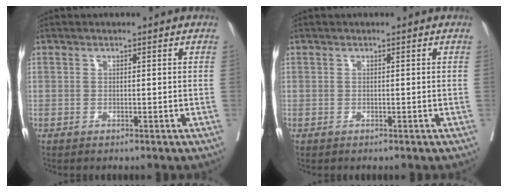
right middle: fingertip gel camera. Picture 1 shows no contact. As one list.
[{"total": 0.0}]